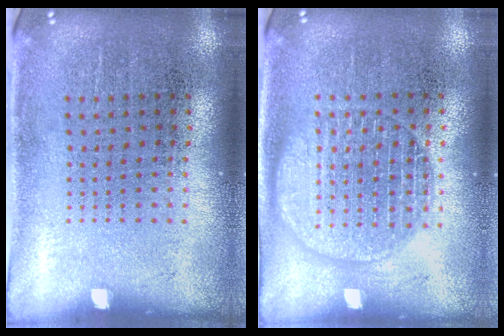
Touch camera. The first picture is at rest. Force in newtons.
{"total": 1.7, "press": 1.7, "slide": 0.1}